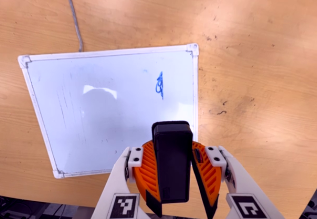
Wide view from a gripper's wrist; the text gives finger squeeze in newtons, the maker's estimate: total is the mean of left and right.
{"total": 8.7, "left": 9.0, "right": 8.4}